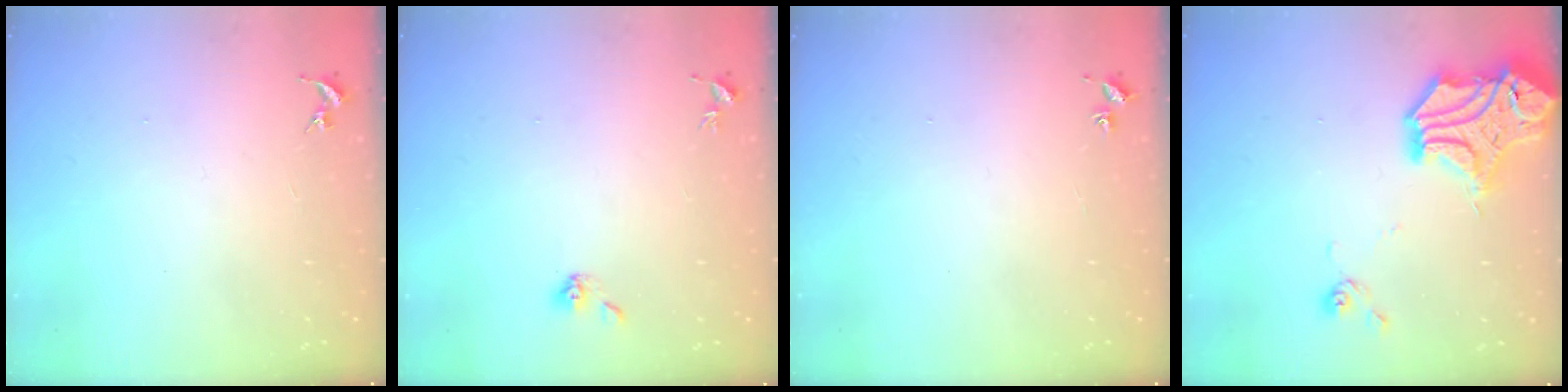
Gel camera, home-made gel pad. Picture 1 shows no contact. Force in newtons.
{"total": 4.2, "press": 3.8, "slide": 1.9}
{"total": 1.9, "press": 1.9, "slide": 0.2}
{"total": 19.9, "press": 19.7, "slide": 2.8}